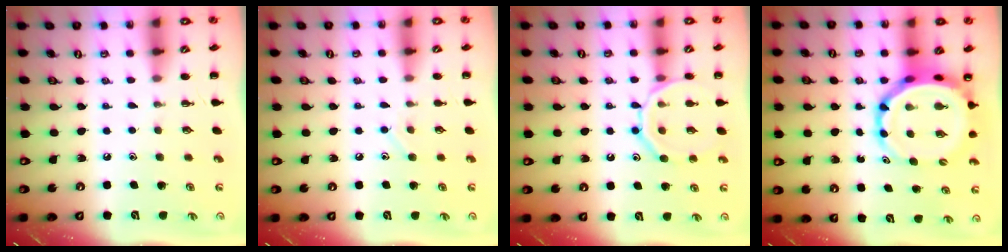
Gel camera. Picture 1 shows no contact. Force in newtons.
{"total": 6.0, "press": 5.9, "slide": 1.3}
{"total": 14.0, "press": 14.0, "slide": 1.2}
{"total": 8.2, "press": 7.8, "slide": 2.4}